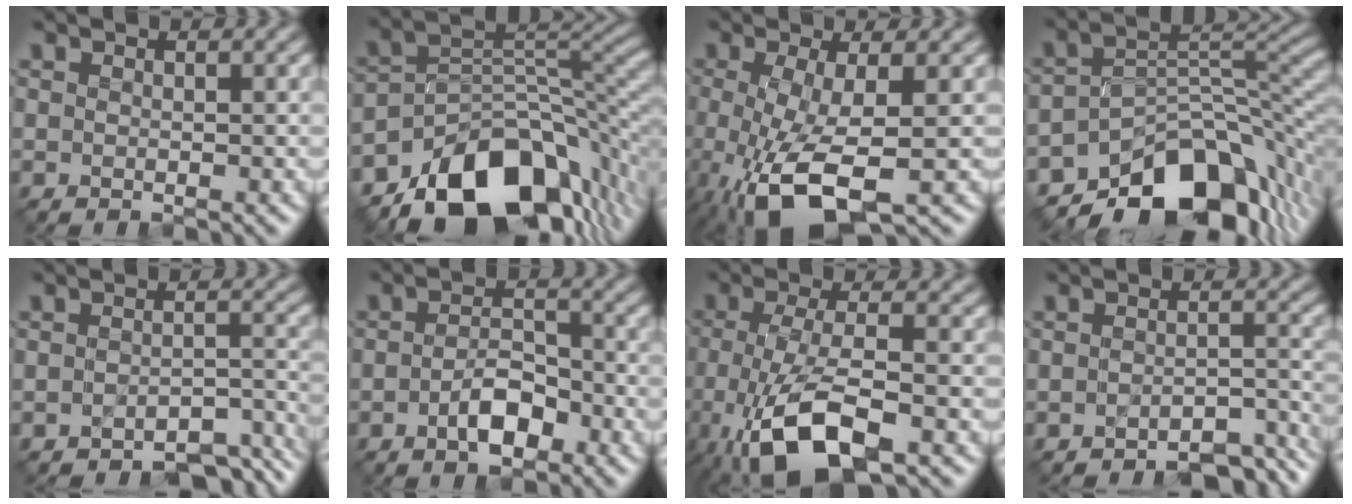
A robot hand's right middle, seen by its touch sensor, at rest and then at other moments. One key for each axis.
{"total": 13.0, "fx": -8.2, "fy": 7.1, "fz": 7.3, "tx": -0.113, "ty": 0.005, "tz": -0.147}
{"total": 7.3, "fx": -2.8, "fy": 2.0, "fz": 6.5, "tx": -0.146, "ty": -0.016, "tz": -0.052}
{"total": 12.9, "fx": -8.9, "fy": 6.1, "fz": 7.1, "tx": -0.099, "ty": 0.001, "tz": -0.156}
{"total": 3.9, "fx": -3.5, "fy": 1.0, "fz": 1.4, "tx": -0.013, "ty": -0.002, "tz": -0.045}
{"total": 3.5, "fx": -1.9, "fy": 1.6, "fz": 2.5, "tx": -0.040, "ty": 0.003, "tz": -0.033}
{"total": 8.2, "fx": -4.5, "fy": 2.5, "fz": 6.4, "tx": -0.132, "ty": -0.008, "tz": -0.084}
{"total": 4.3, "fx": -3.8, "fy": 1.0, "fz": 1.6, "tx": -0.016, "ty": -0.001, "tz": -0.047}